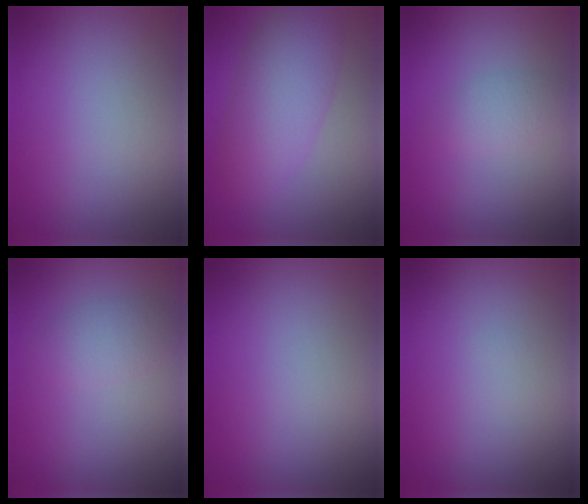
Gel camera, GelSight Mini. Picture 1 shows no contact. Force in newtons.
{"total": 5.6, "press": 5.6, "slide": 0.2}
{"total": 2.3, "press": 2.3, "slide": 0.0}
{"total": 2.4, "press": 2.4, "slide": 0.0}
{"total": 0.0}
{"total": 0.0}